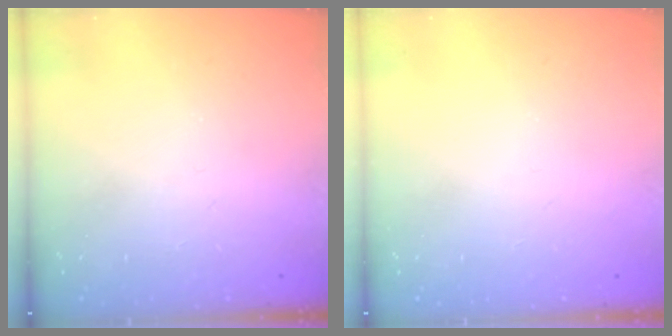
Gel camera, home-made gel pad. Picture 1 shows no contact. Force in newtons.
{"total": 0.0}